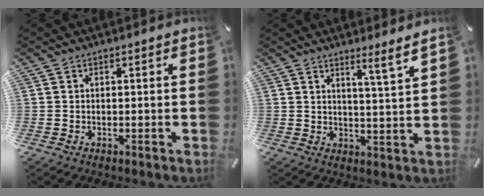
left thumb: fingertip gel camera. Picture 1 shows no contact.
{"total": 5.6, "force": [4.5, -0.8, 3.3], "torque": [-0.050, -0.035, 0.071]}